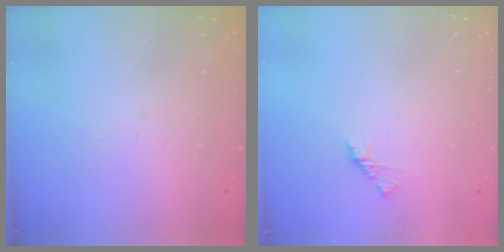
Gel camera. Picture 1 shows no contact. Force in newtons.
{"total": 1.7, "press": 1.6, "slide": 0.5}